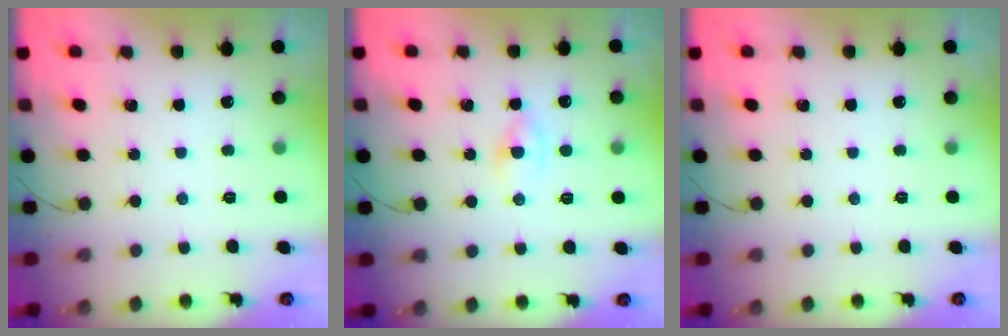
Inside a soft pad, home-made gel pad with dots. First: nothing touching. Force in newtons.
{"total": 1.4, "press": 1.1, "slide": 0.9}
{"total": 0.0}